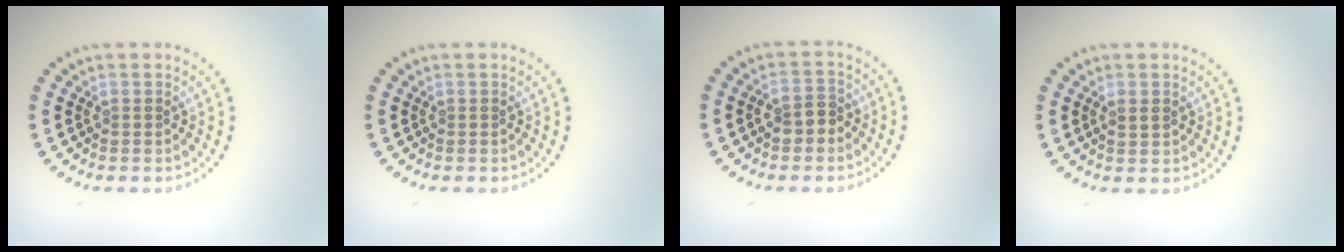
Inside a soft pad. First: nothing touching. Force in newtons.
{"total": 0.0}
{"total": 2.1, "press": 2.0, "slide": 0.4}
{"total": 0.7, "press": 0.6, "slide": 0.2}